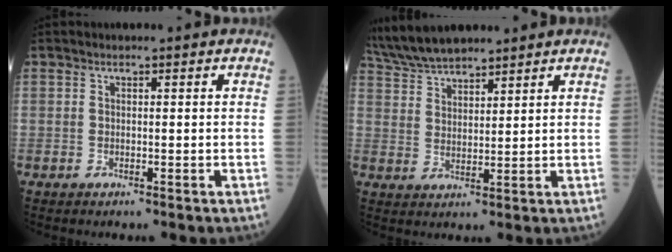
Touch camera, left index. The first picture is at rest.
{"total": 10.0, "force": [9.0, 1.9, 3.8], "torque": [-0.086, 0.023, 0.177]}